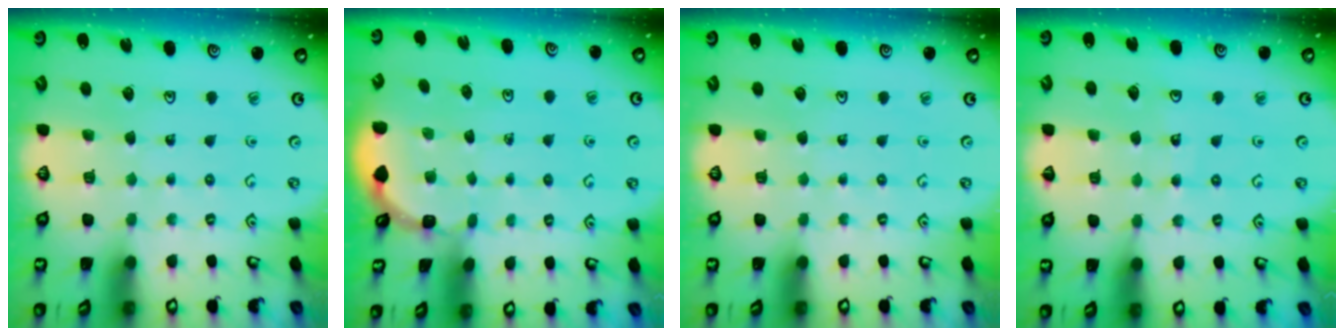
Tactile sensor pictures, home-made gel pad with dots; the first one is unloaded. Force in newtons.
{"total": 2.4, "press": 2.4, "slide": 0.3}
{"total": 0.0}
{"total": 7.0, "press": 6.7, "slide": 2.0}